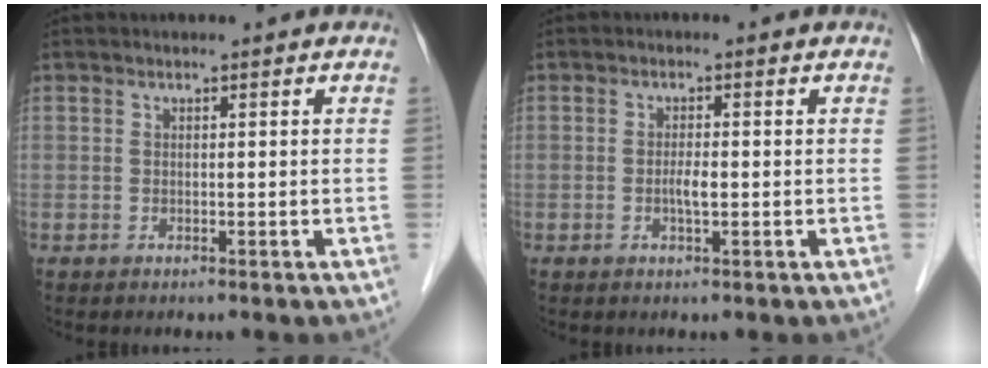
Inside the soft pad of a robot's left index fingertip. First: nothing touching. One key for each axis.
{"total": 1.9, "fx": -0.5, "fy": 0.4, "fz": 1.8, "tx": -0.035, "ty": 0.000, "tz": -0.010}